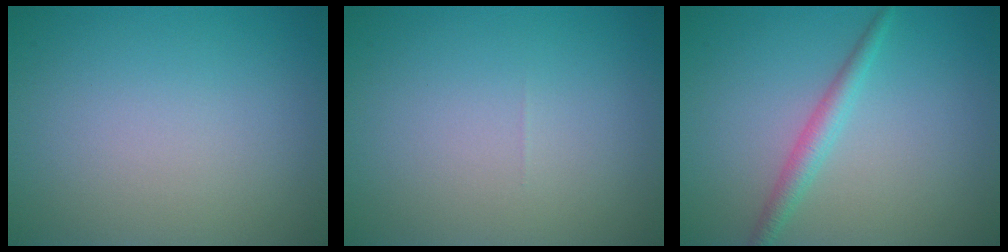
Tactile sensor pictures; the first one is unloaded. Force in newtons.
{"total": 0.0}
{"total": 2.1, "press": 2.1, "slide": 0.0}